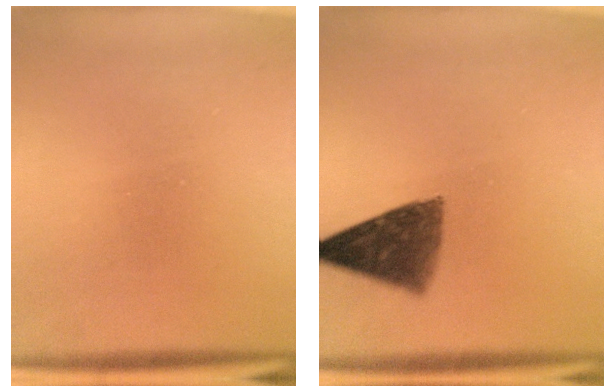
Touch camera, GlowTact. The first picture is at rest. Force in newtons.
{"total": 9.2}